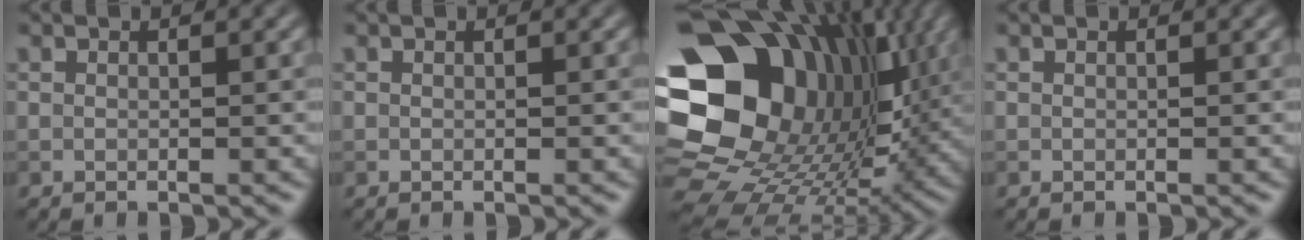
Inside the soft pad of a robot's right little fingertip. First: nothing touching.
{"total": 0.0}
{"total": 19.3, "force": [3.4, 15.2, 11.5], "torque": [-0.223, -0.011, 0.073]}
{"total": 0.0}